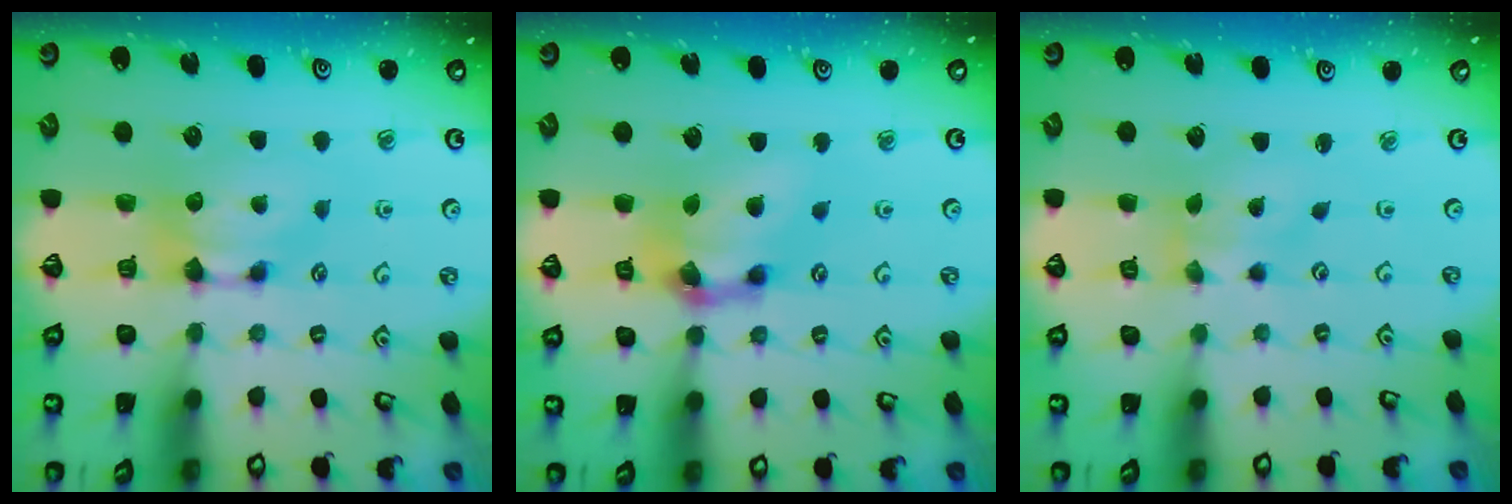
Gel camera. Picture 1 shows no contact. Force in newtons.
{"total": 5.9, "press": 5.5, "slide": 2.1}
{"total": 1.3, "press": 0.7, "slide": 1.1}